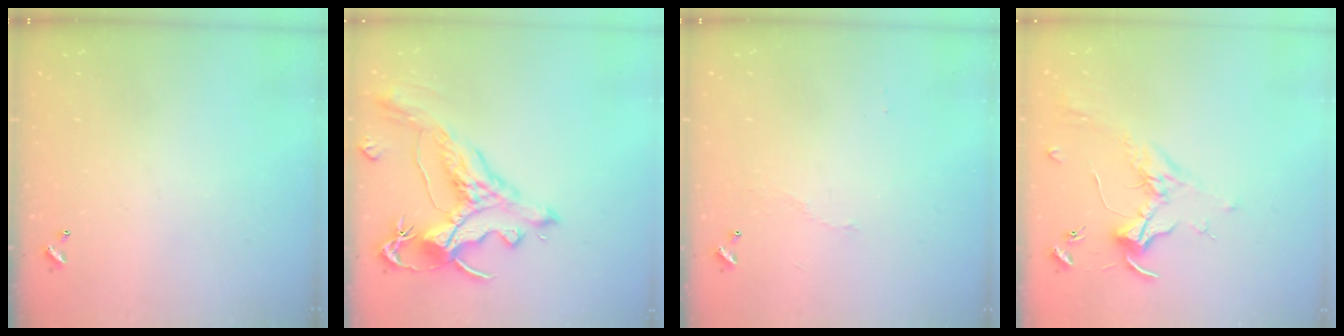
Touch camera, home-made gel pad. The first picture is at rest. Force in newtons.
{"total": 3.8, "press": 3.4, "slide": 1.7}
{"total": 2.9, "press": 2.8, "slide": 0.6}
{"total": 1.7, "press": 1.5, "slide": 0.9}